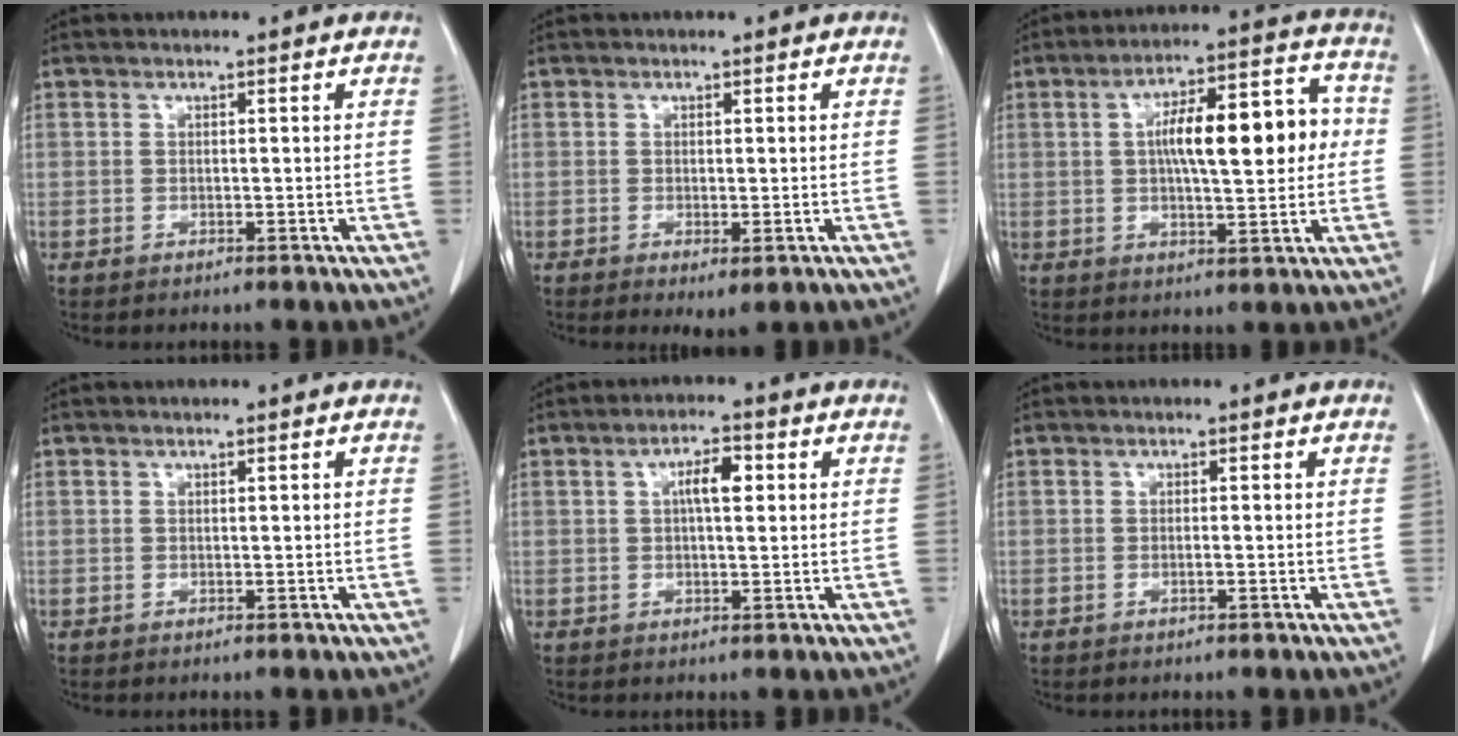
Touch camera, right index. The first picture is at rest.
{"total": 2.2, "force": [-0.8, 0.6, 1.9], "torque": [-0.026, -0.007, -0.008]}
{"total": 14.2, "force": [1.3, 4.0, 13.6], "torque": [-0.209, 0.040, 0.020]}
{"total": 0.0}
{"total": 4.2, "force": [1.0, 1.3, 3.8], "torque": [-0.068, 0.009, 0.015]}
{"total": 0.6, "force": [-0.2, 0.0, 0.6], "torque": [-0.012, 0.000, -0.002]}